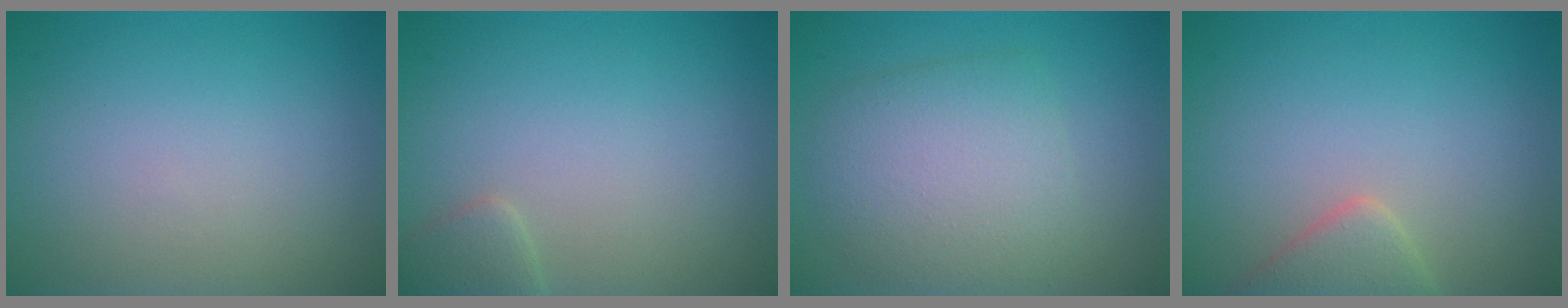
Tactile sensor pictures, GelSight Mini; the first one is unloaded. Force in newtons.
{"total": 1.7, "press": 1.7, "slide": 0.1}
{"total": 5.2, "press": 5.2, "slide": 0.3}
{"total": 2.8, "press": 2.8, "slide": 0.2}